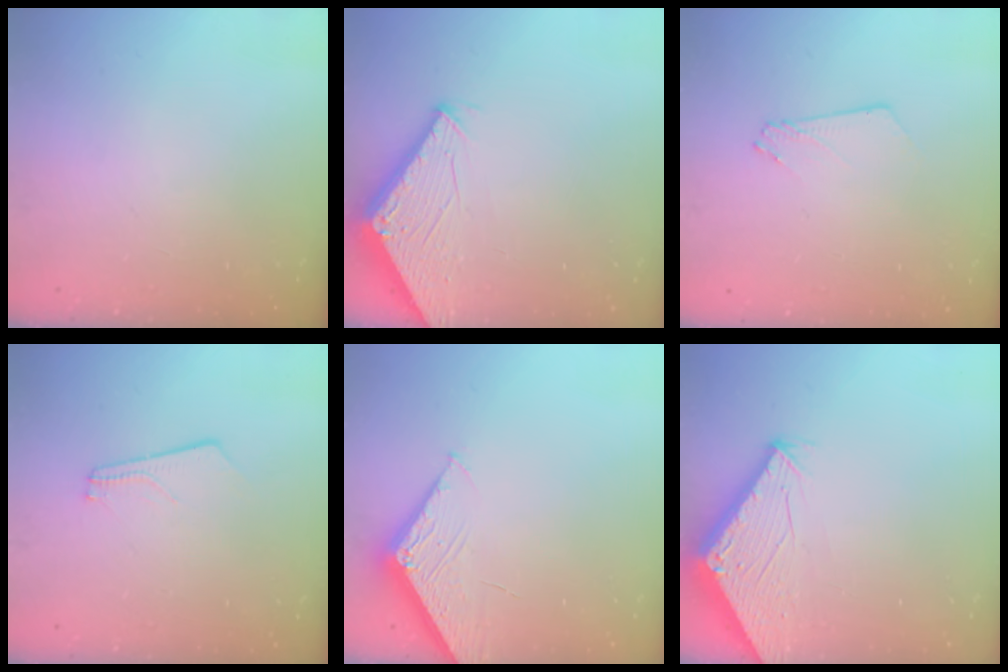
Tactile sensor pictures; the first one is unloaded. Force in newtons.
{"total": 2.9, "press": 2.9, "slide": 0.2}
{"total": 2.5, "press": 2.5, "slide": 0.2}
{"total": 2.2, "press": 2.2, "slide": 0.3}
{"total": 4.3, "press": 4.2, "slide": 0.4}
{"total": 2.9, "press": 2.9, "slide": 0.1}